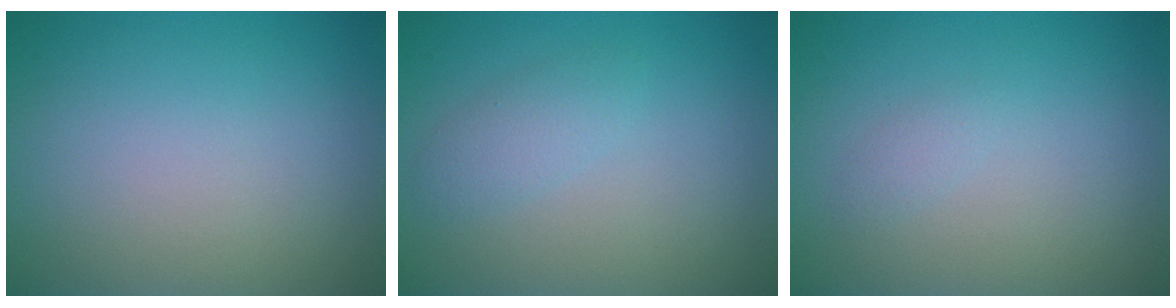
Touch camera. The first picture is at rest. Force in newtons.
{"total": 1.6, "press": 1.6, "slide": 0.0}
{"total": 0.7, "press": 0.7, "slide": 0.0}